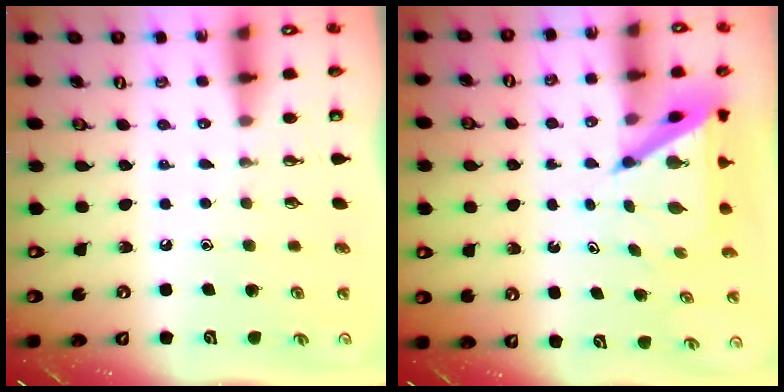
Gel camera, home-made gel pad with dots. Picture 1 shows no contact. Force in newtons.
{"total": 6.8, "press": 6.7, "slide": 0.4}